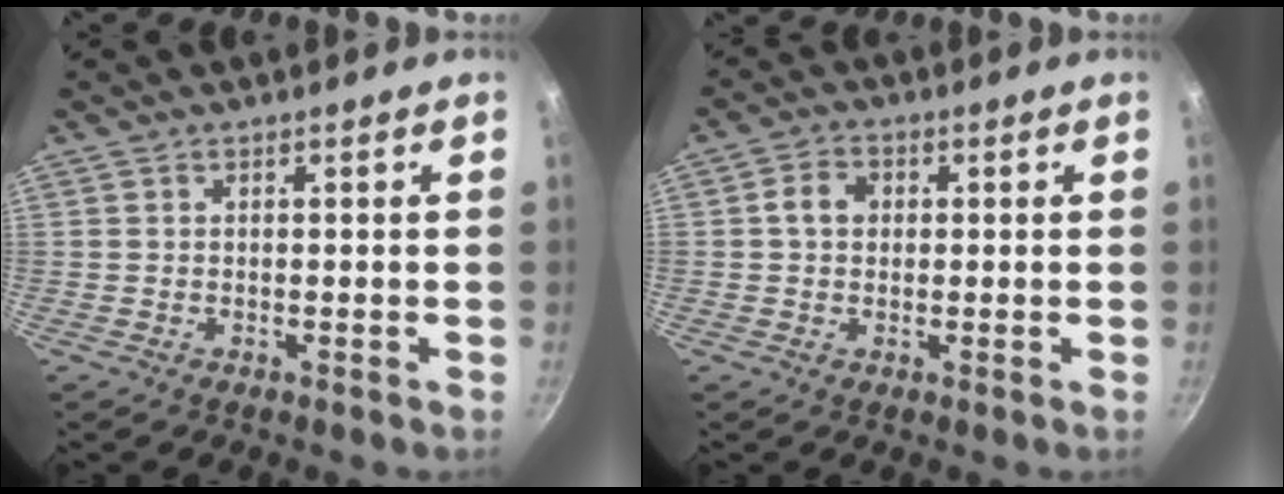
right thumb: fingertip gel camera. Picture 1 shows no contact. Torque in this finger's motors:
{"motor_torque": [1.49, 1.64, 0.53, -0.20, 0.16]}